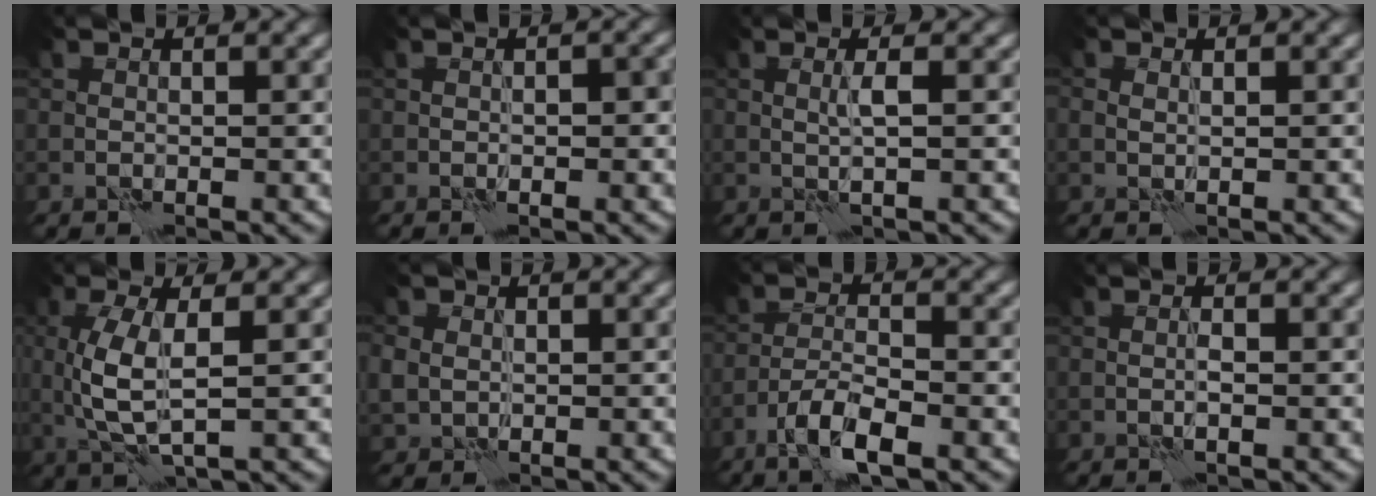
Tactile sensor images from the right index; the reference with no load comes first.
{"total": 1.5, "force": [-0.3, 0.6, 1.3], "torque": [-0.019, 0.003, -0.003]}
{"total": 1.4, "force": [0.5, -0.3, 1.2], "torque": [-0.027, 0.002, 0.010]}
{"total": 0.7, "force": [0.4, 0.4, 0.4], "torque": [-0.010, -0.003, 0.010]}
{"total": 4.7, "force": [0.7, 1.4, 4.4], "torque": [-0.108, -0.005, 0.016]}
{"total": 2.3, "force": [0.4, 2.0, 1.0], "torque": [-0.022, 0.002, 0.009]}
{"total": 4.4, "force": [-2.8, 0.9, 3.3], "torque": [-0.062, 0.000, -0.057]}
{"total": 0.6, "force": [0.1, -0.2, 0.6], "torque": [-0.011, 0.002, 0.001]}